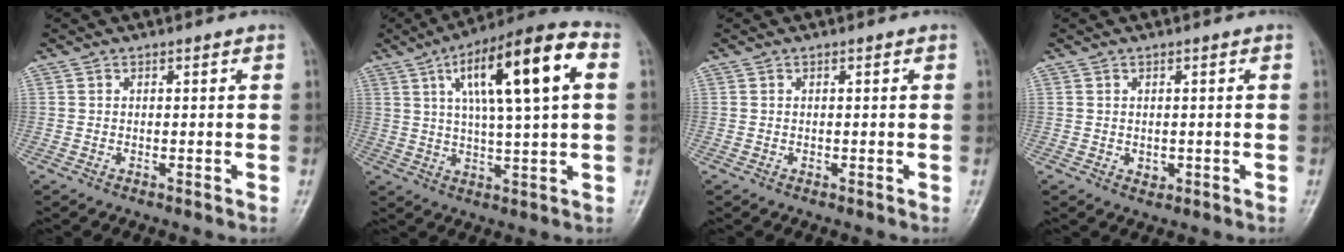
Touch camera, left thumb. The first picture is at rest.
{"total": 18.6, "force": [5.5, 4.6, 17.2], "torque": [-0.275, 0.017, 0.083]}
{"total": 0.7, "force": [0.0, 0.3, 0.6], "torque": [-0.012, 0.005, 0.000]}
{"total": 2.1, "force": [-0.3, 1.5, 1.4], "torque": [-0.014, 0.005, 0.000]}